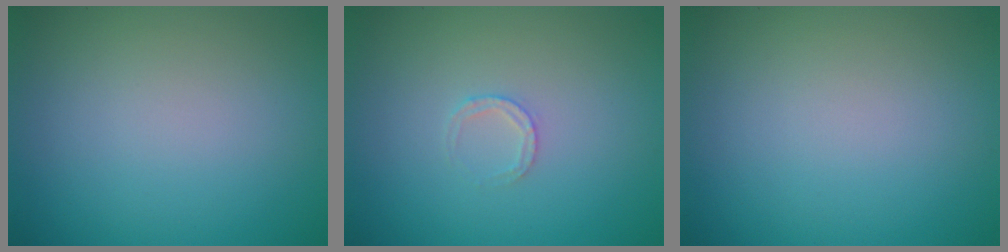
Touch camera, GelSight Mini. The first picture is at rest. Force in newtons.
{"total": 1.3, "press": 1.3, "slide": 0.2}
{"total": 0.0}